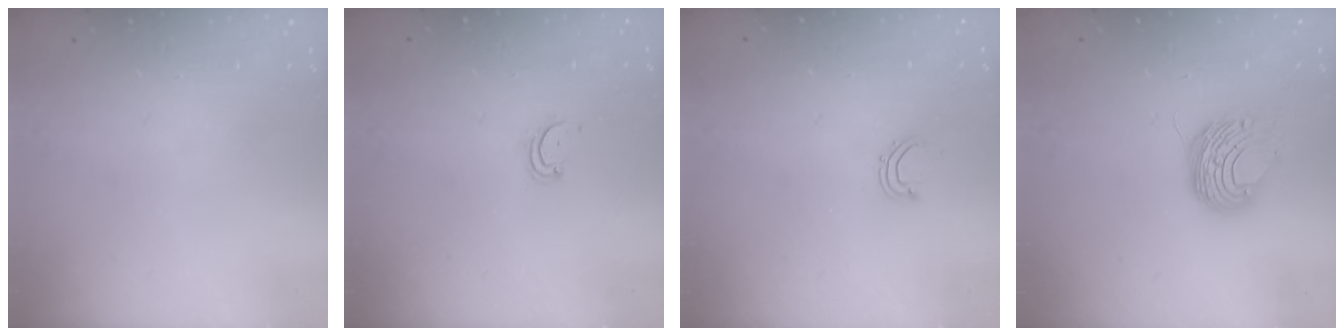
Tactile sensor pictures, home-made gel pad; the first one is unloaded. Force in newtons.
{"total": 2.8, "press": 2.8, "slide": 0.3}
{"total": 3.9, "press": 3.8, "slide": 0.7}
{"total": 8.8, "press": 8.7, "slide": 0.5}